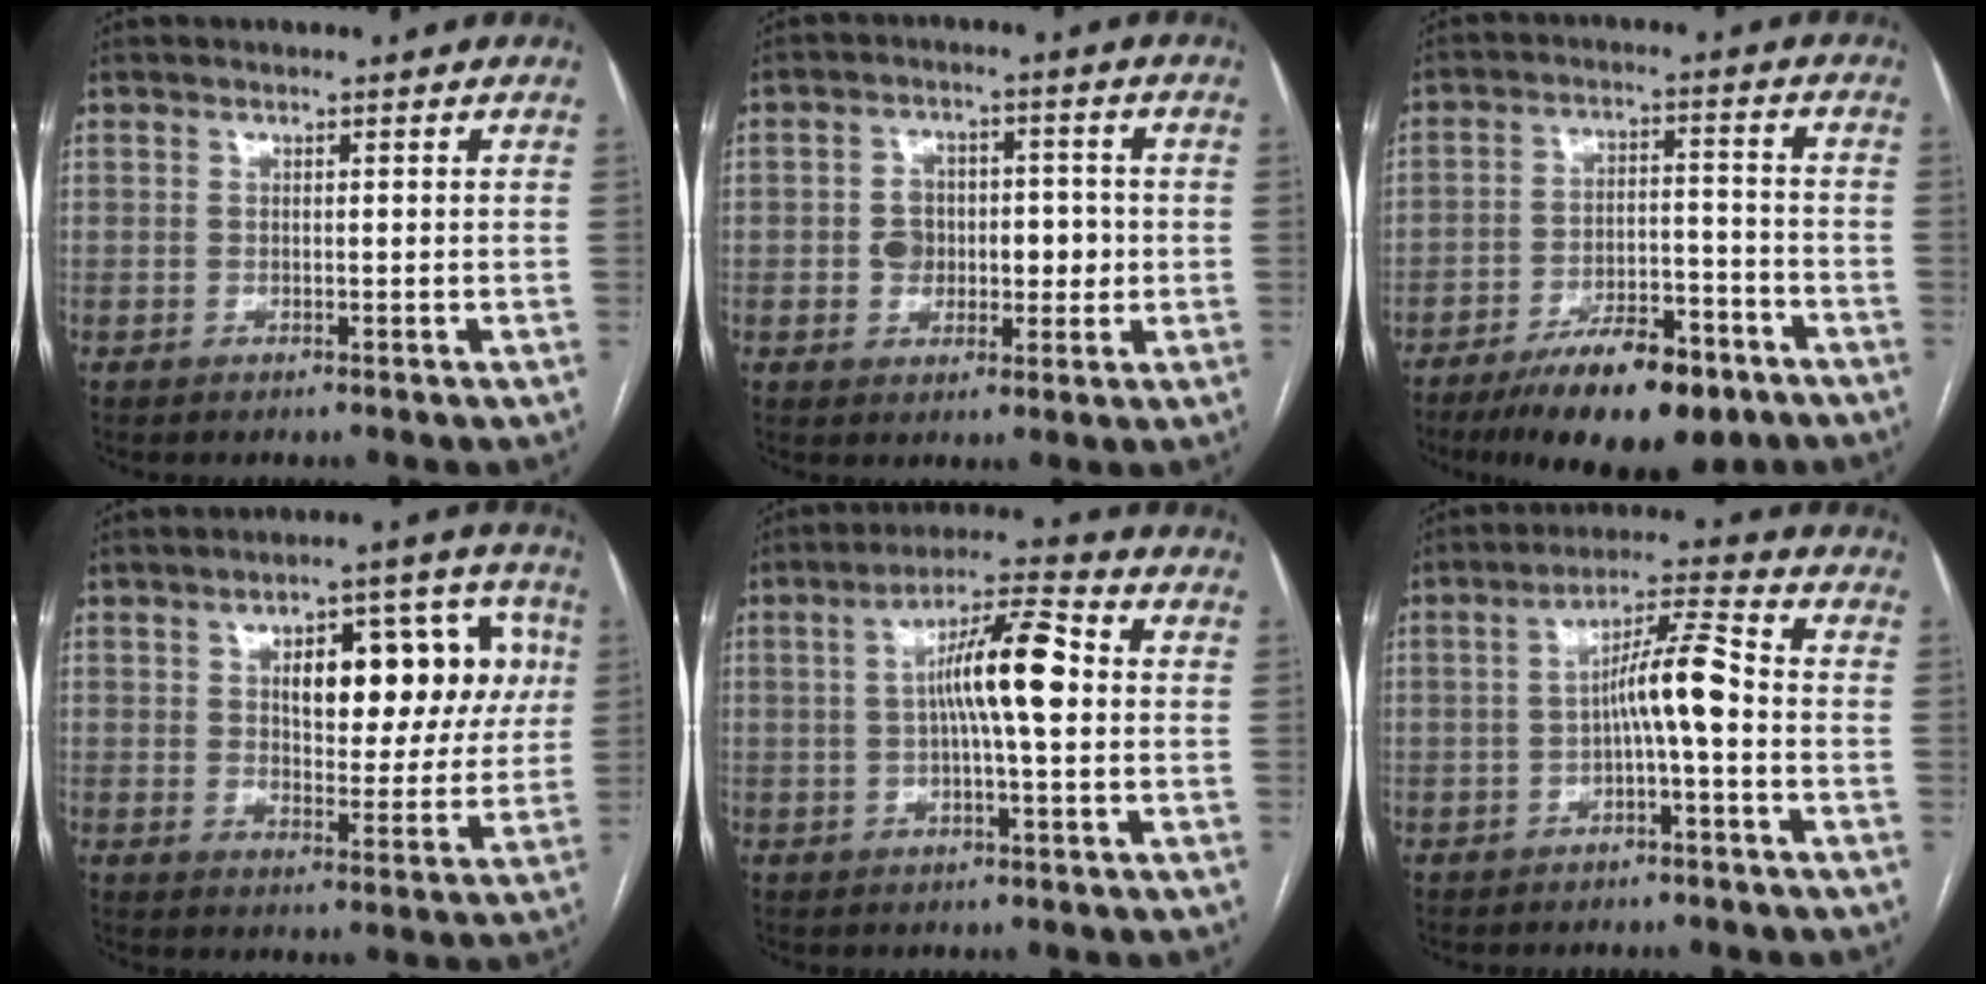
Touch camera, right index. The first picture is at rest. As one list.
[{"total": 7.0, "force": [-0.6, 4.9, 5.0], "torque": [-0.074, 0.026, -0.002]}, {"total": 14.3, "force": [-9.9, 4.7, 9.2], "torque": [-0.142, 0.008, -0.159]}, {"total": 14.4, "force": [3.8, 6.5, 12.3], "torque": [-0.152, 0.040, 0.058]}, {"total": 10.1, "force": [0.5, 1.2, 10.0], "torque": [-0.177, 0.022, 0.004]}, {"total": 7.4, "force": [-1.3, 0.5, 7.2], "torque": [-0.126, 0.025, -0.023]}]